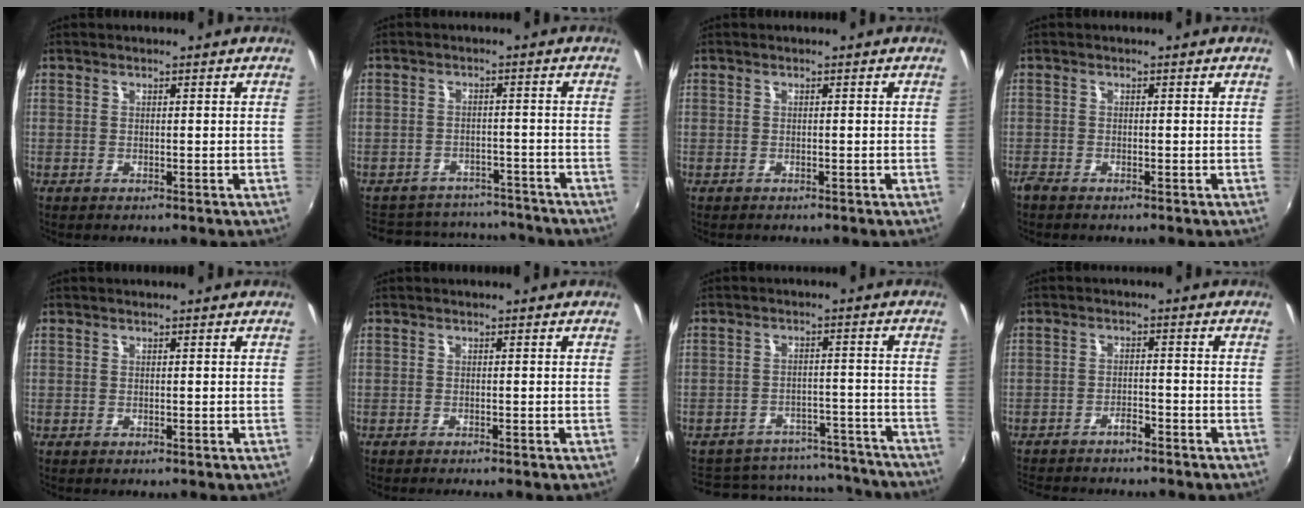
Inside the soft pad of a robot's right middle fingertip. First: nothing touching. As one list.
[{"total": 13.3, "force": [-11.2, 6.3, 3.5], "torque": [-0.089, 0.040, -0.141]}, {"total": 0.0}, {"total": 1.2, "force": [-1.1, 0.1, 0.5], "torque": [-0.011, -0.006, -0.024]}, {"total": 0.0}, {"total": 1.1, "force": [-1.1, -0.1, 0.4], "torque": [-0.006, -0.009, -0.018]}, {"total": 18.2, "force": [-15.6, 7.9, 5.2], "torque": [-0.113, 0.048, -0.175]}, {"total": 6.5, "force": [-5.9, 1.4, 2.4], "torque": [-0.063, -0.002, -0.091]}]